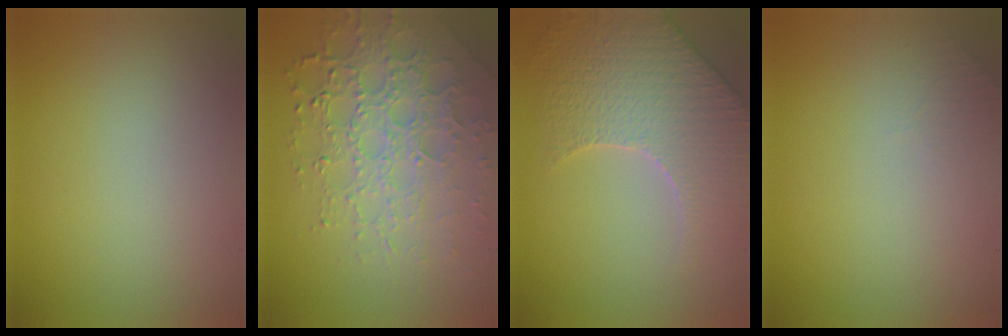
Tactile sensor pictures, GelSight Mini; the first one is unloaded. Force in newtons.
{"total": 6.4, "press": 4.9, "slide": 4.2}
{"total": 6.0, "press": 5.4, "slide": 2.7}
{"total": 1.0, "press": 0.9, "slide": 0.3}